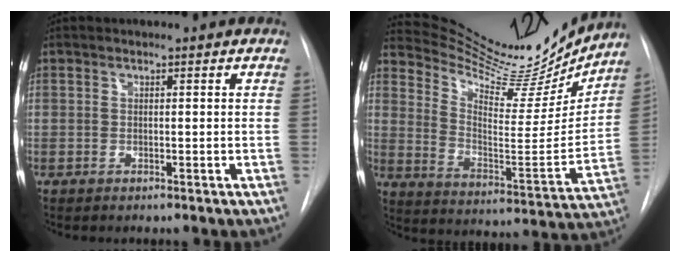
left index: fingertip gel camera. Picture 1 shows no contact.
{"total": 20.3, "force": [19.1, 3.5, 5.8], "torque": [-0.099, -0.063, 0.280]}